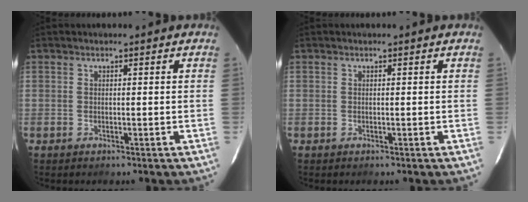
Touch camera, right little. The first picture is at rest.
{"total": 0.0}